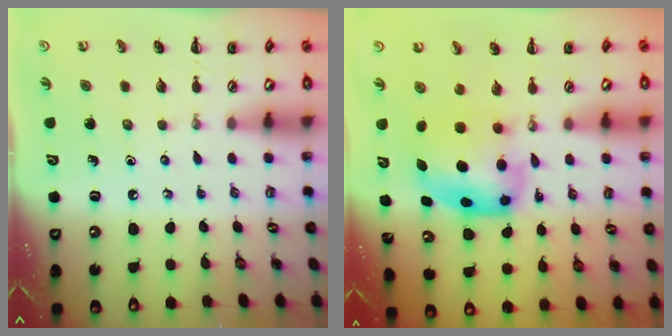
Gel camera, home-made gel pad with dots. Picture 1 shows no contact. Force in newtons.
{"total": 6.3, "press": 6.2, "slide": 1.3}